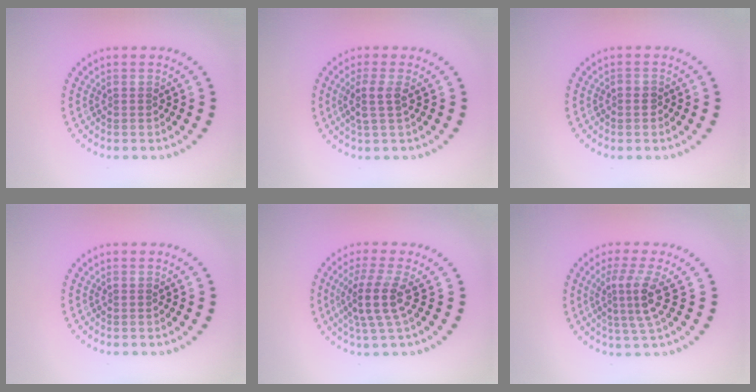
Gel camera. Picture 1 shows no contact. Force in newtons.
{"total": 2.2, "press": 1.7, "slide": 1.5}
{"total": 0.6, "press": 0.5, "slide": 0.2}
{"total": 0.0}
{"total": 3.6, "press": 2.7, "slide": 2.4}
{"total": 3.4, "press": 2.4, "slide": 2.5}